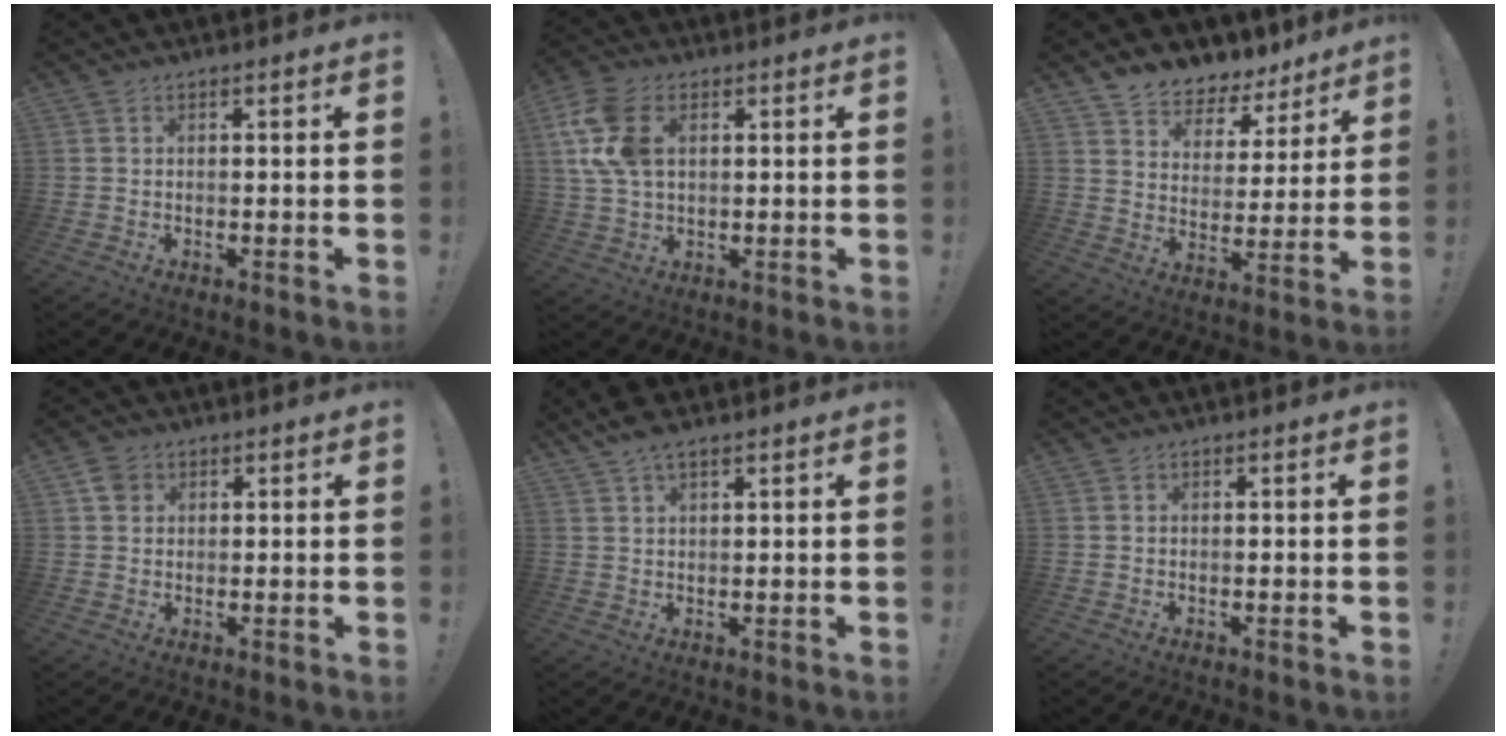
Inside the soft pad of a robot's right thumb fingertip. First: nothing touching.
{"total": 11.9, "force": [3.4, 7.7, 8.4], "torque": [-0.181, 0.010, 0.069]}
{"total": 7.8, "force": [6.7, 3.8, 1.0], "torque": [-0.014, -0.064, 0.126]}
{"total": 3.5, "force": [1.5, 2.9, 1.2], "torque": [-0.013, 0.000, 0.028]}
{"total": 4.5, "force": [3.4, 1.4, 2.7], "torque": [-0.048, -0.013, 0.062]}
{"total": 0.0}